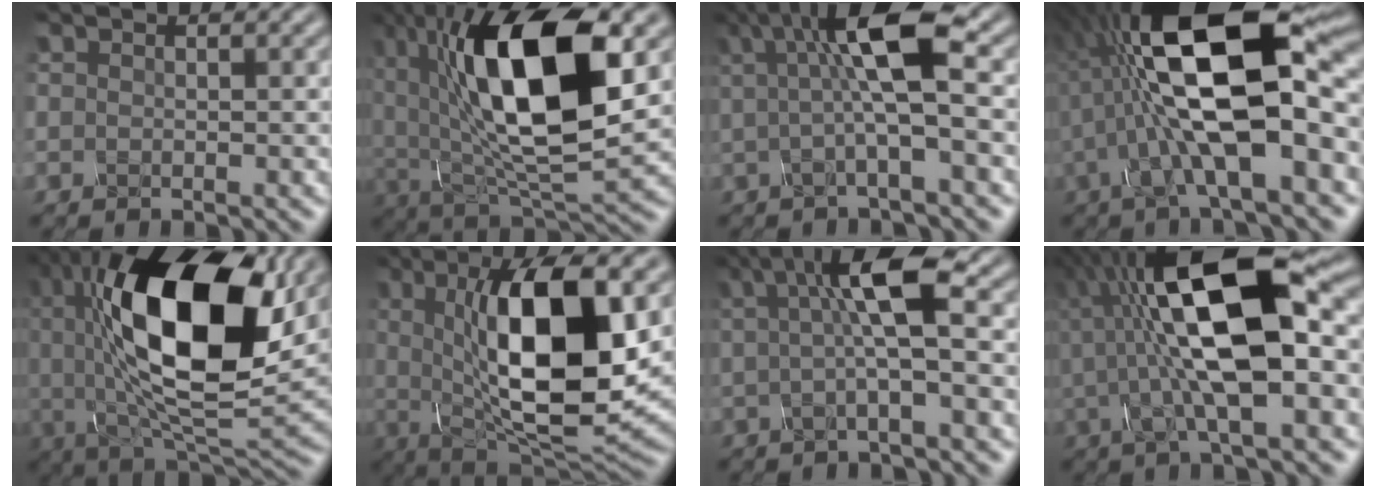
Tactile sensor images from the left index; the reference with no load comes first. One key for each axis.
{"total": 14.7, "fx": 3.5, "fy": 6.4, "fz": 12.8, "tx": -0.218, "ty": -0.002, "tz": 0.058}
{"total": 6.7, "fx": 1.2, "fy": 1.2, "fz": 6.5, "tx": -0.118, "ty": 0.011, "tz": 0.014}
{"total": 14.7, "fx": 0.5, "fy": 5.3, "fz": 13.7, "tx": -0.246, "ty": 0.023, "tz": -0.006}
{"total": 16.8, "fx": 4.2, "fy": 6.6, "fz": 14.9, "tx": -0.250, "ty": 0.002, "tz": 0.059}
{"total": 13.1, "fx": 1.7, "fy": 4.4, "fz": 12.2, "tx": -0.186, "ty": -0.005, "tz": 0.029}
{"total": 5.9, "fx": 1.0, "fy": 0.9, "fz": 5.7, "tx": -0.104, "ty": 0.012, "tz": 0.012}
{"total": 13.0, "fx": 1.2, "fy": 4.2, "fz": 12.3, "tx": -0.218, "ty": 0.020, "tz": 0.013}